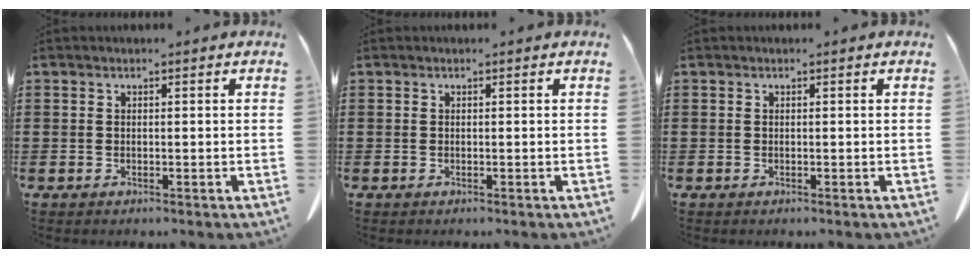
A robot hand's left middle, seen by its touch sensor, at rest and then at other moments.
{"total": 0.0}
{"total": 0.0}